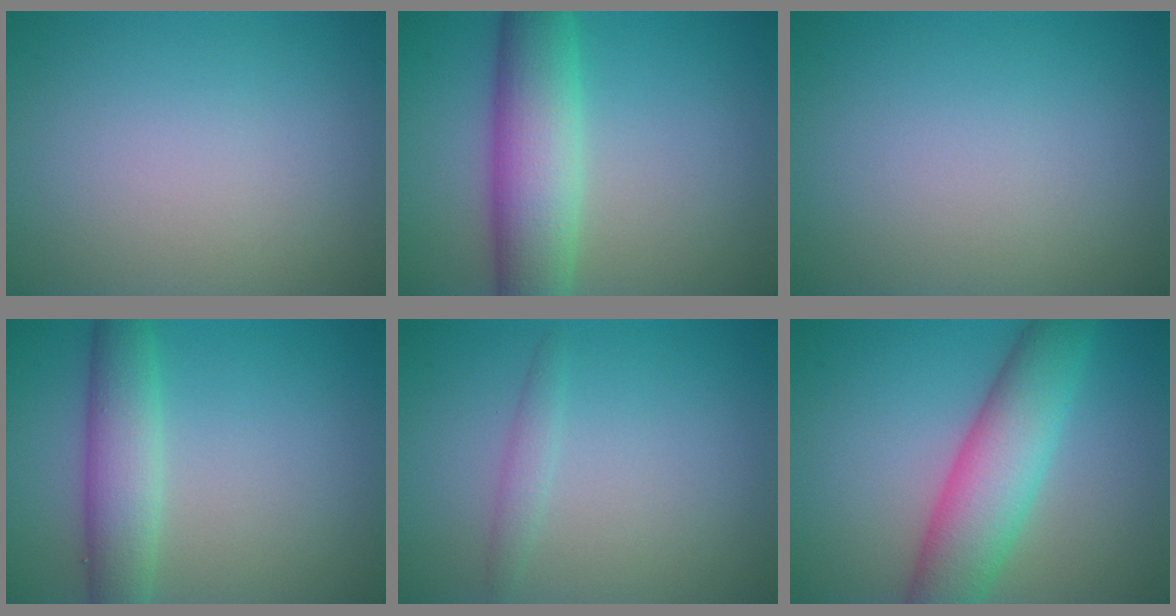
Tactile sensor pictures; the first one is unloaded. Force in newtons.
{"total": 7.5, "press": 7.5, "slide": 0.1}
{"total": 0.0}
{"total": 4.6, "press": 4.6, "slide": 0.1}
{"total": 1.3, "press": 1.3, "slide": 0.0}
{"total": 7.3, "press": 7.3, "slide": 0.2}